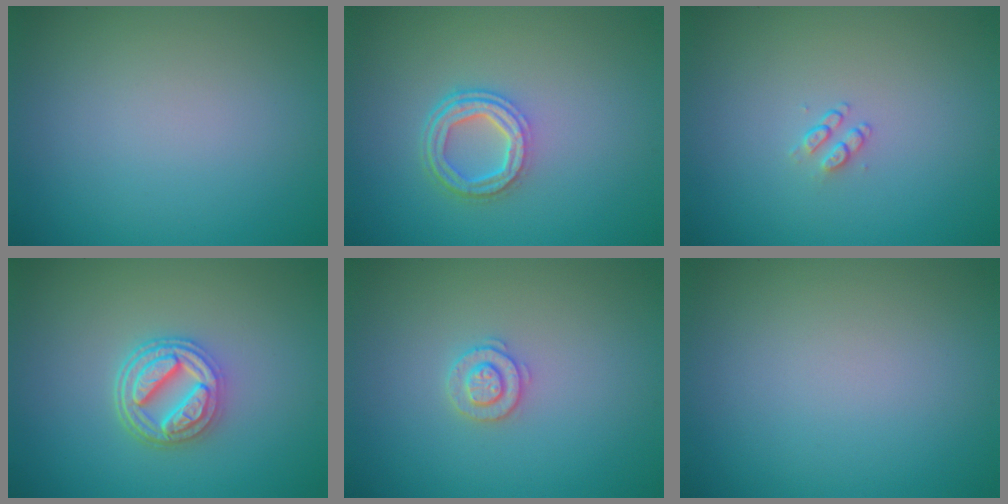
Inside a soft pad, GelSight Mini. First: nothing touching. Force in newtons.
{"total": 3.8, "press": 2.9, "slide": 2.4}
{"total": 1.1, "press": 0.7, "slide": 0.8}
{"total": 4.5, "press": 3.7, "slide": 2.6}
{"total": 2.0, "press": 1.9, "slide": 0.4}
{"total": 0.0}